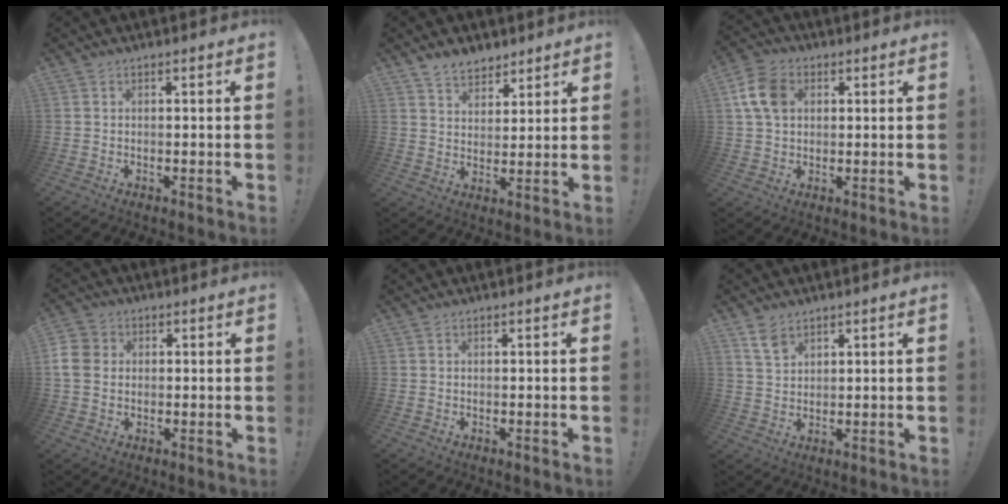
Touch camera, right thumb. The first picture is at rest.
{"total": 5.5, "force": [4.5, 2.8, 1.4], "torque": [-0.021, -0.024, 0.084]}
{"total": 9.8, "force": [2.6, 7.2, 6.1], "torque": [-0.126, 0.013, 0.055]}
{"total": 7.0, "force": [0.4, 6.1, 3.3], "torque": [-0.068, 0.013, 0.011]}
{"total": 0.0}
{"total": 5.4, "force": [3.7, 3.3, 2.2], "torque": [-0.039, -0.016, 0.071]}